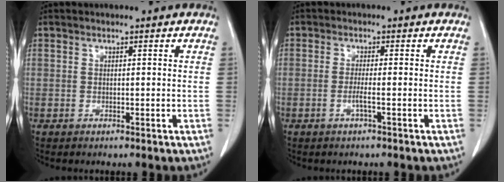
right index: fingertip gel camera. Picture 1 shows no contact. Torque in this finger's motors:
{"motor_torque": [-0.08, 0.03, -0.01, 0.00]}